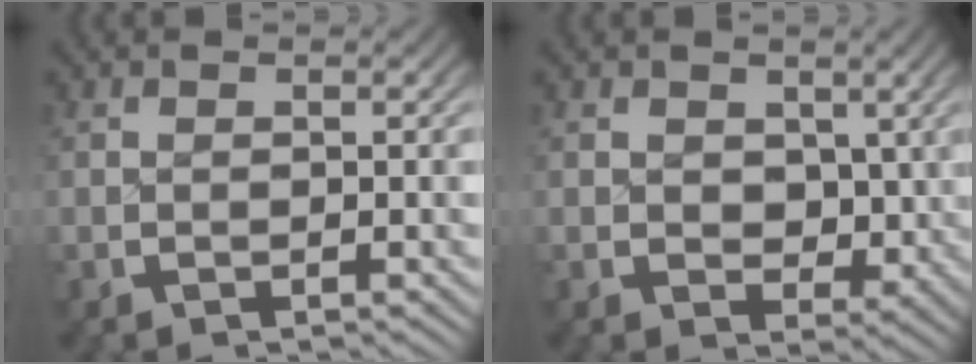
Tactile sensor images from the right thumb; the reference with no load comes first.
{"total": 3.3, "force": [1.0, 2.5, 1.9], "torque": [-0.033, -0.025, 0.031]}